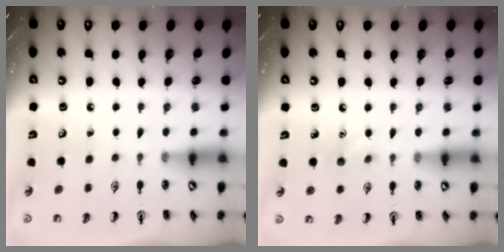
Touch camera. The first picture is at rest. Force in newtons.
{"total": 5.8, "press": 5.5, "slide": 1.8}